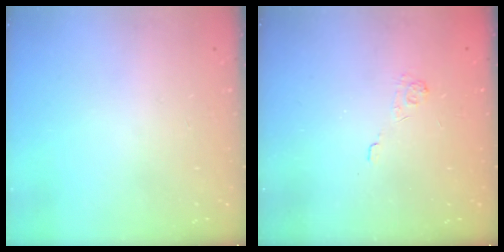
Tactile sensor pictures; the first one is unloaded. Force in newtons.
{"total": 2.1, "press": 1.5, "slide": 1.4}